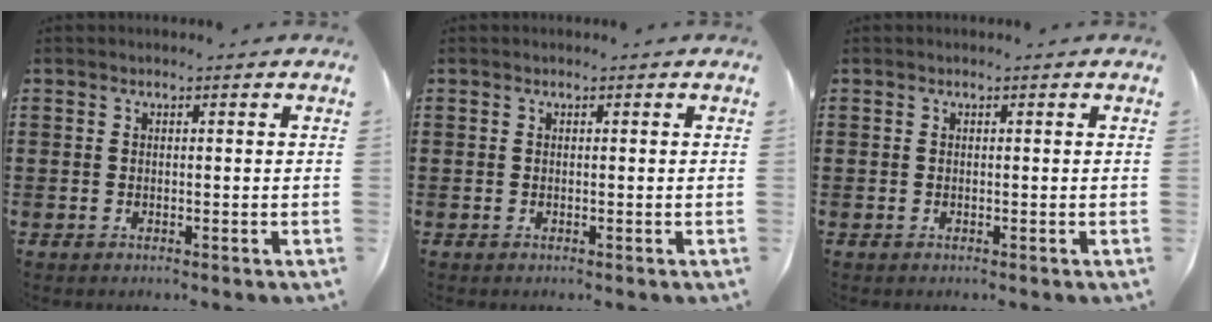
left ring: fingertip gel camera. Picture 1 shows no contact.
{"total": 0.0}
{"total": 0.0}